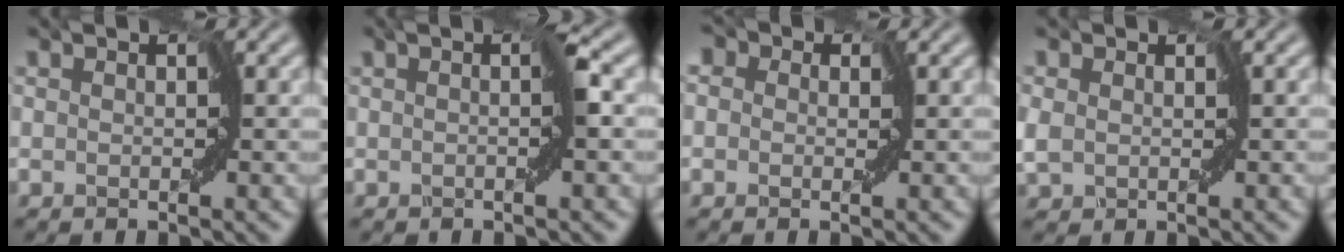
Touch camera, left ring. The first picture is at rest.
{"total": 1.3, "force": [-0.2, -0.3, 1.3], "torque": [-0.027, 0.002, -0.007]}
{"total": 3.6, "force": [1.3, 2.8, 1.8], "torque": [-0.007, 0.013, -0.025]}
{"total": 1.9, "force": [0.2, 1.7, 0.9], "torque": [-0.015, 0.000, -0.003]}